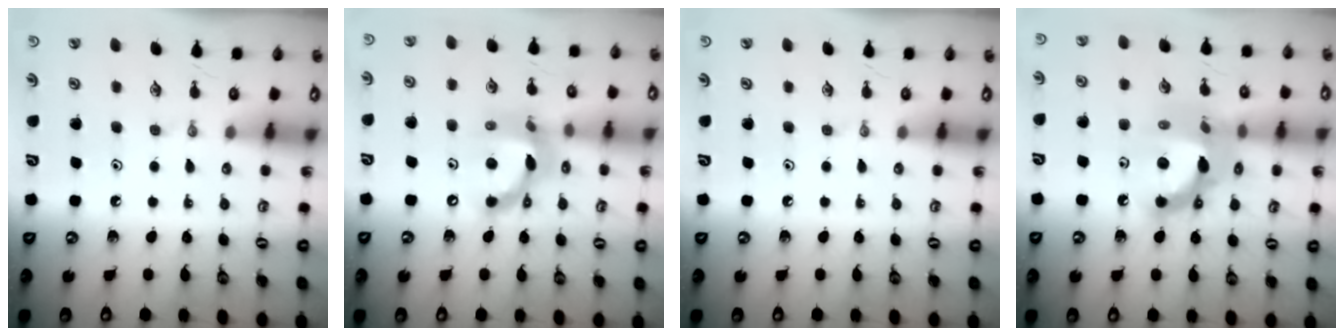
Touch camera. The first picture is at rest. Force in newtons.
{"total": 14.4, "press": 14.3, "slide": 0.8}
{"total": 0.0}
{"total": 15.4, "press": 15.3, "slide": 1.3}